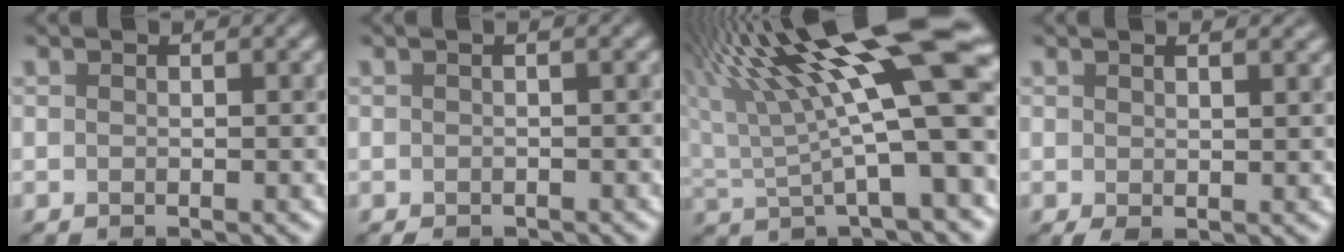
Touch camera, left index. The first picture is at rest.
{"total": 1.0, "force": [-0.8, 0.3, 0.6], "torque": [-0.013, -0.007, -0.012]}
{"total": 16.9, "force": [5.5, 4.1, 15.5], "torque": [-0.254, 0.017, 0.092]}
{"total": 2.1, "force": [0.9, 0.7, 1.7], "torque": [-0.026, 0.001, 0.016]}